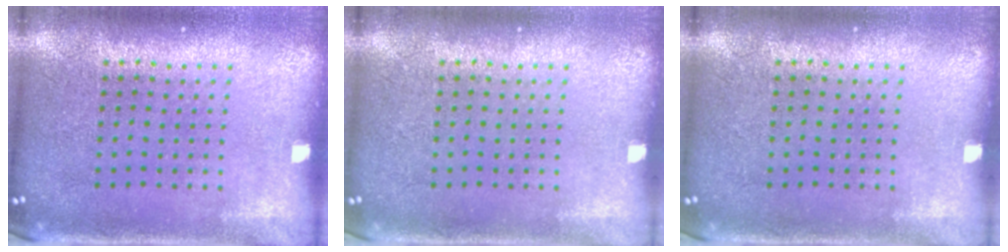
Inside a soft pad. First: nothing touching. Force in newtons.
{"total": 0.0}
{"total": 0.0}